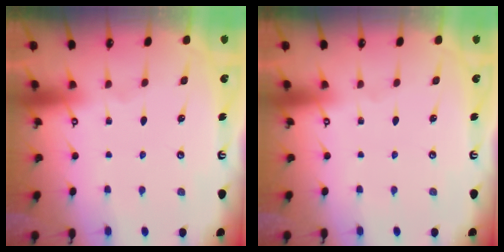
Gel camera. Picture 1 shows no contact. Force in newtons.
{"total": 0.0}